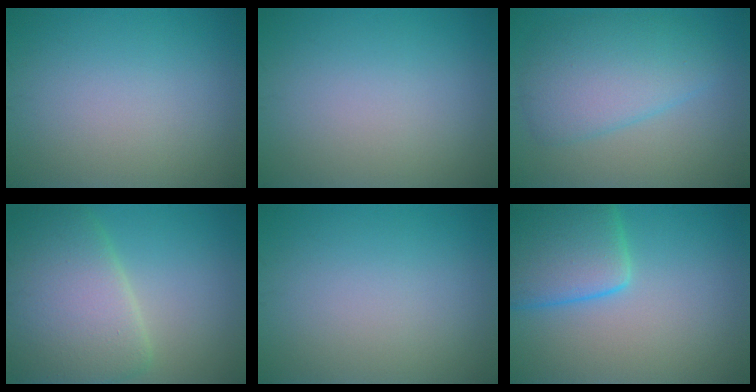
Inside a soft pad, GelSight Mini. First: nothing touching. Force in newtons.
{"total": 0.0}
{"total": 5.7, "press": 5.7, "slide": 0.1}
{"total": 8.9, "press": 8.9, "slide": 0.2}
{"total": 0.0}
{"total": 6.9, "press": 6.9, "slide": 0.5}